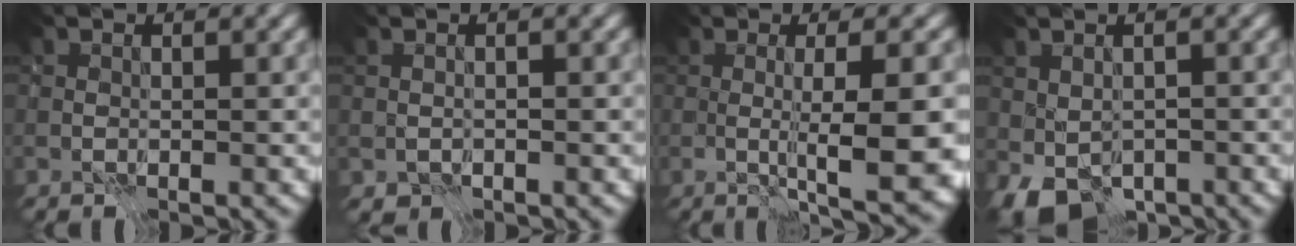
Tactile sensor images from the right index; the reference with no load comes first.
{"total": 0.9, "force": [-0.7, 0.5, 0.4], "torque": [-0.009, -0.005, -0.005]}
{"total": 9.5, "force": [-1.3, 1.9, 9.2], "torque": [-0.125, -0.009, -0.012]}
{"total": 5.0, "force": [-2.7, 3.0, 2.9], "torque": [-0.050, -0.016, -0.027]}